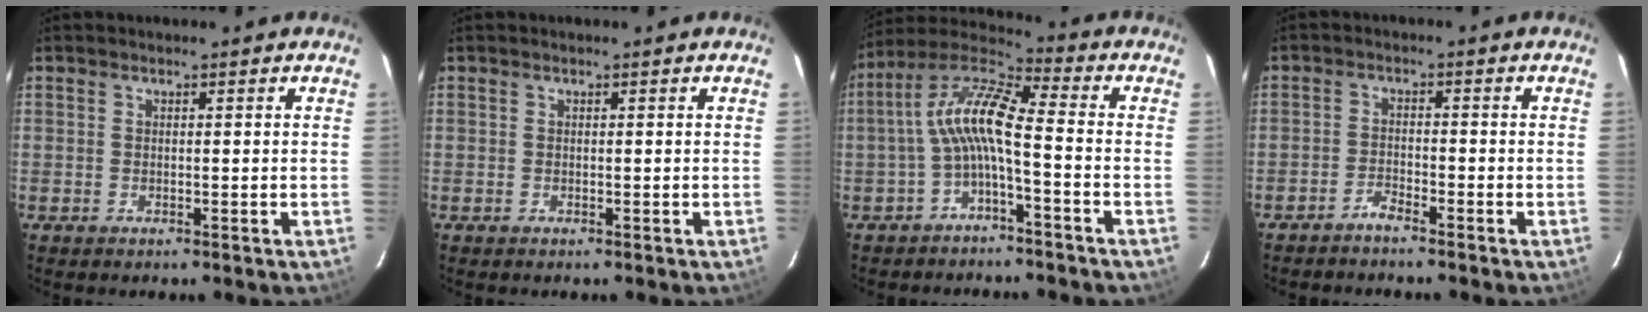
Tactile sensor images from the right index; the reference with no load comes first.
{"total": 0.0}
{"total": 10.4, "force": [-2.4, 1.9, 9.9], "torque": [-0.211, 0.021, -0.048]}
{"total": 2.6, "force": [-2.4, 0.3, 1.1], "torque": [-0.037, 0.005, -0.047]}